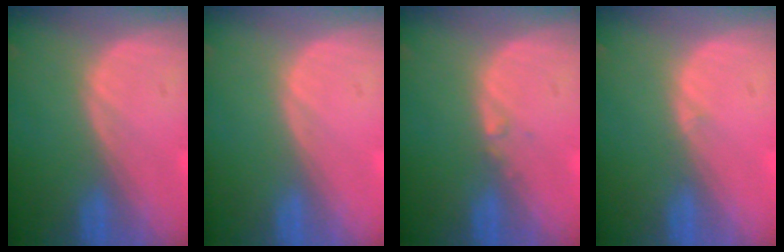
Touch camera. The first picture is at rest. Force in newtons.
{"total": 0.0}
{"total": 0.6, "press": 0.6, "slide": 0.2}
{"total": 0.6, "press": 0.2, "slide": 0.5}